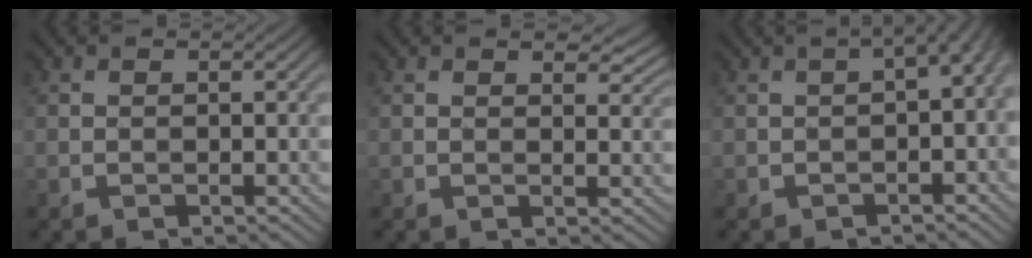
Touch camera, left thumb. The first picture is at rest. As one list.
[{"total": 4.1, "force": [2.5, 1.7, 2.7], "torque": [-0.039, -0.002, 0.043]}, {"total": 4.6, "force": [-0.1, 1.6, 4.3], "torque": [-0.057, 0.012, -0.002]}]